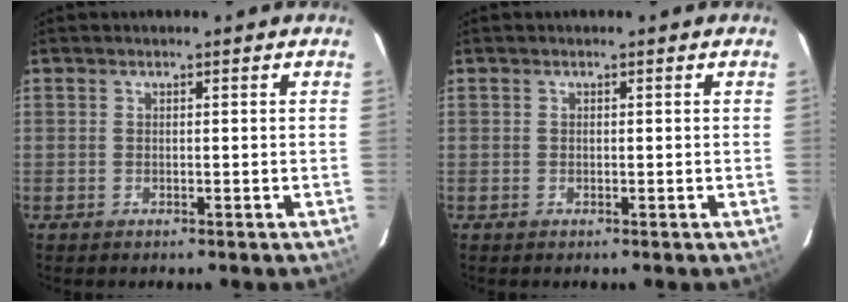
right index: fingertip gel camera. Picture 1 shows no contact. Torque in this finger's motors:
{"motor_torque": [0.14, 0.16, 0.00, 0.01]}